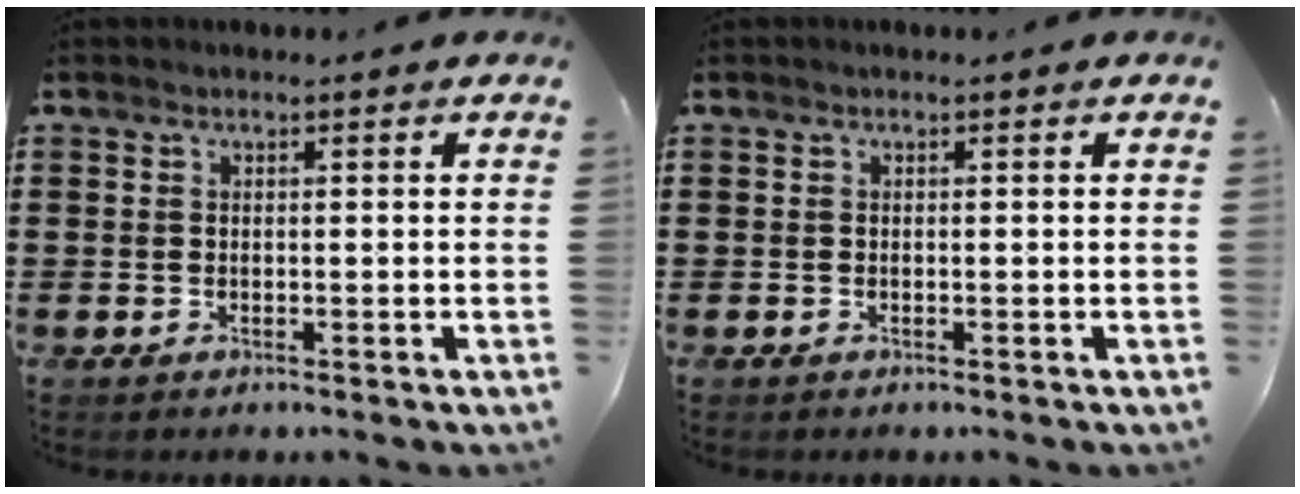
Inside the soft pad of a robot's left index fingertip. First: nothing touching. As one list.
[{"total": 0.0}]